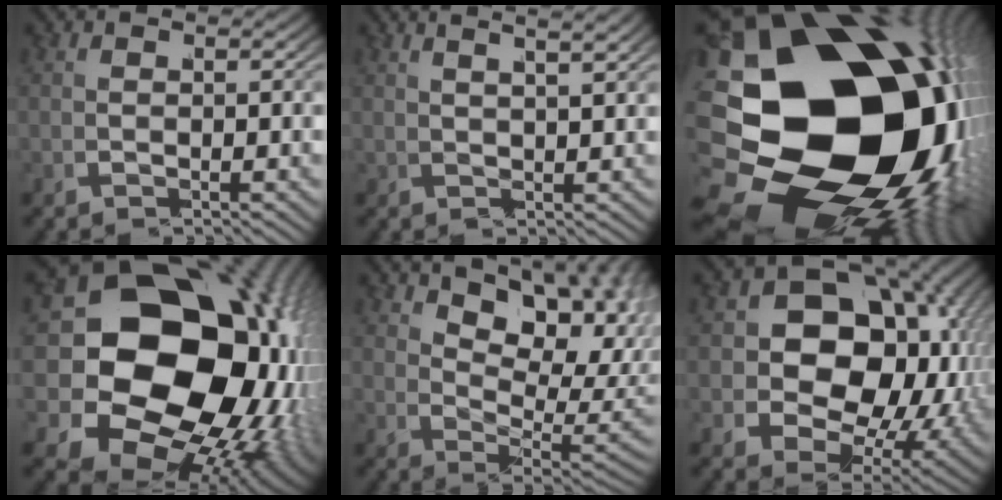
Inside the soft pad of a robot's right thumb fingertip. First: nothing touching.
{"total": 3.9, "force": [2.8, 0.6, 2.7], "torque": [-0.034, 0.009, 0.048]}
{"total": 42.5, "force": [-3.0, 28.4, 31.4], "torque": [-0.507, -0.091, -0.013]}
{"total": 31.9, "force": [-0.5, 22.3, 22.7], "torque": [-0.395, -0.078, 0.017]}
{"total": 10.5, "force": [1.8, 6.5, 8.1], "torque": [-0.128, -0.029, 0.049]}
{"total": 17.5, "force": [0.8, 12.9, 11.8], "torque": [-0.230, -0.052, 0.025]}